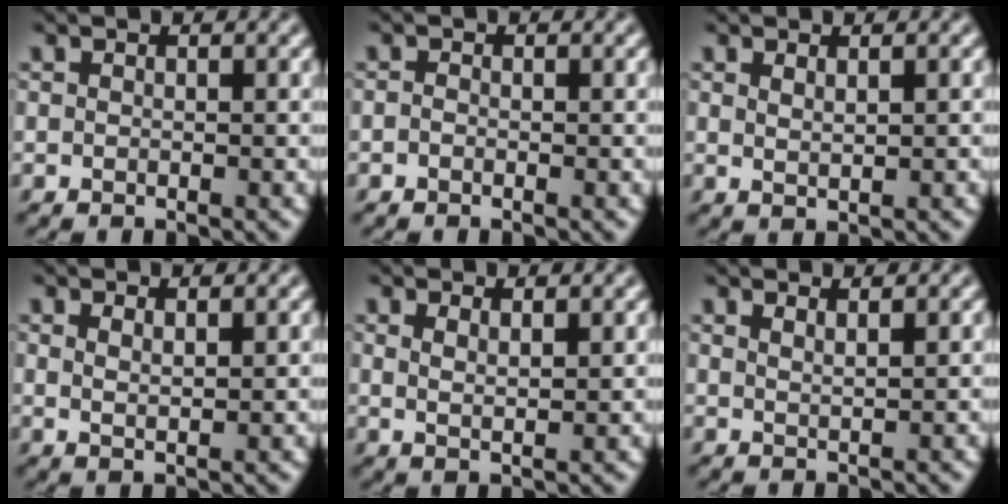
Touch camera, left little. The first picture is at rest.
{"total": 0.6, "force": [-0.4, 0.4, 0.3], "torque": [-0.006, -0.001, -0.012]}
{"total": 0.9, "force": [0.4, 0.1, 0.7], "torque": [-0.019, -0.001, 0.011]}
{"total": 1.4, "force": [0.8, 0.3, 1.1], "torque": [-0.025, -0.002, 0.016]}
{"total": 1.7, "force": [1.0, 0.3, 1.4], "torque": [-0.029, -0.003, 0.019]}
{"total": 1.0, "force": [0.9, -0.1, 0.5], "torque": [-0.011, 0.001, 0.014]}